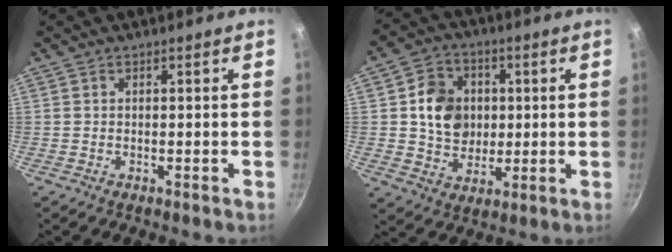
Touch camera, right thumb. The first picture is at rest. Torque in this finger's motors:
{"motor_torque": [1.26, 1.65, 0.80, -0.62, 0.03]}